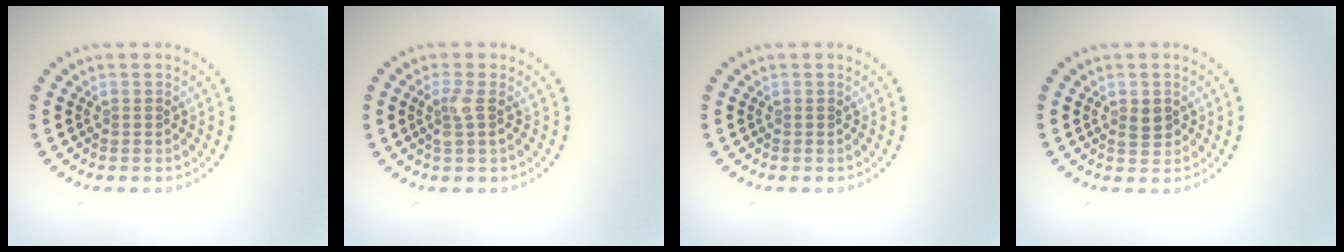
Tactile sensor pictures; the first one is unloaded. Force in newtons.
{"total": 1.8, "press": 1.5, "slide": 0.9}
{"total": 0.0}
{"total": 1.5, "press": 1.5, "slide": 0.2}